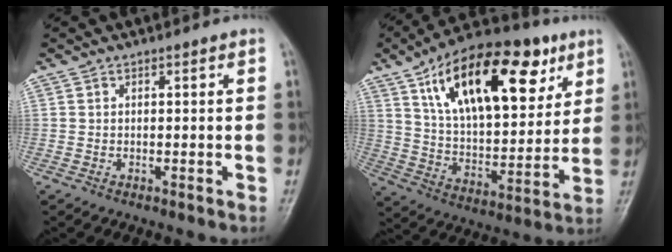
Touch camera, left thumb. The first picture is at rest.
{"total": 26.3, "force": [12.3, 12.7, 19.4], "torque": [-0.276, -0.019, 0.205]}